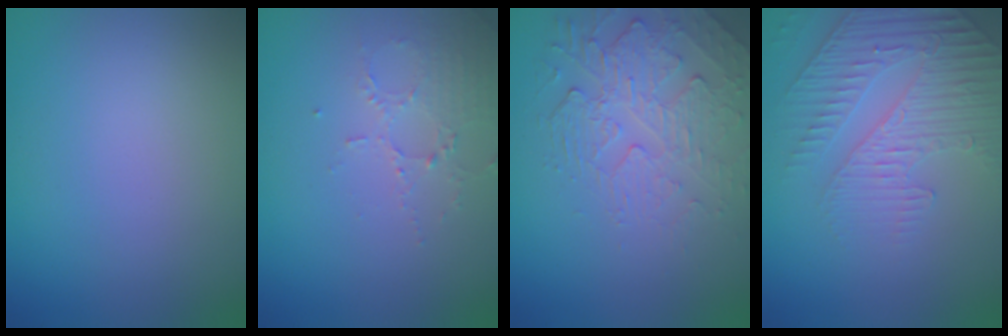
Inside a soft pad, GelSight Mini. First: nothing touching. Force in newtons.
{"total": 2.1, "press": 2.1, "slide": 0.4}
{"total": 2.7, "press": 2.1, "slide": 1.7}
{"total": 4.9, "press": 3.3, "slide": 3.6}